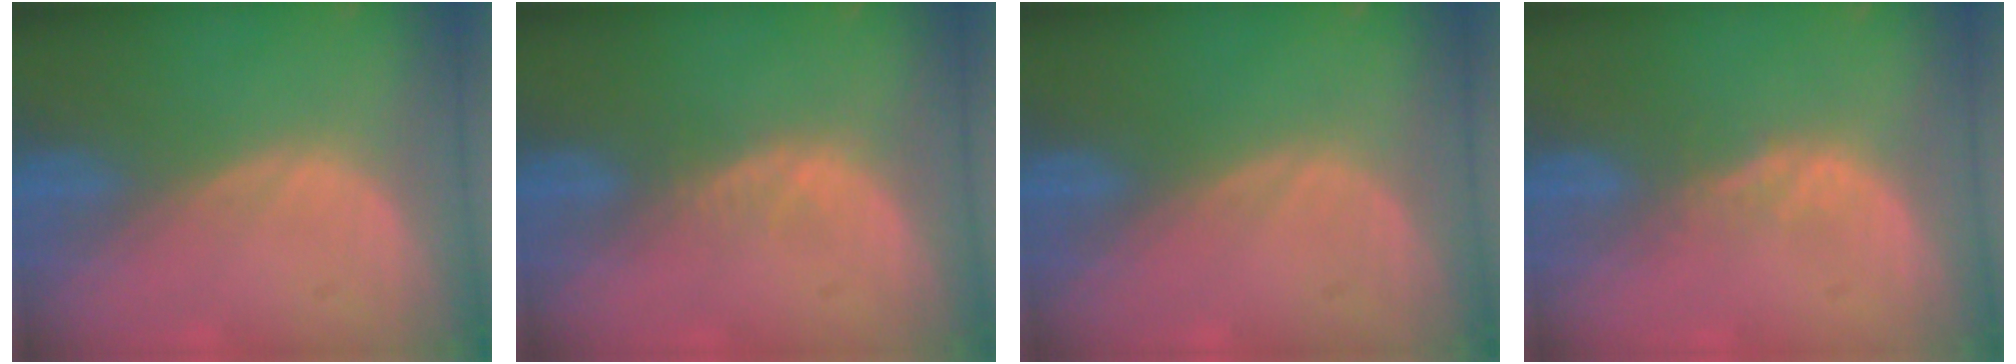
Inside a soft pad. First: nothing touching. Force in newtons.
{"total": 1.5, "press": 1.5, "slide": 0.2}
{"total": 0.0}
{"total": 1.4, "press": 1.4, "slide": 0.1}